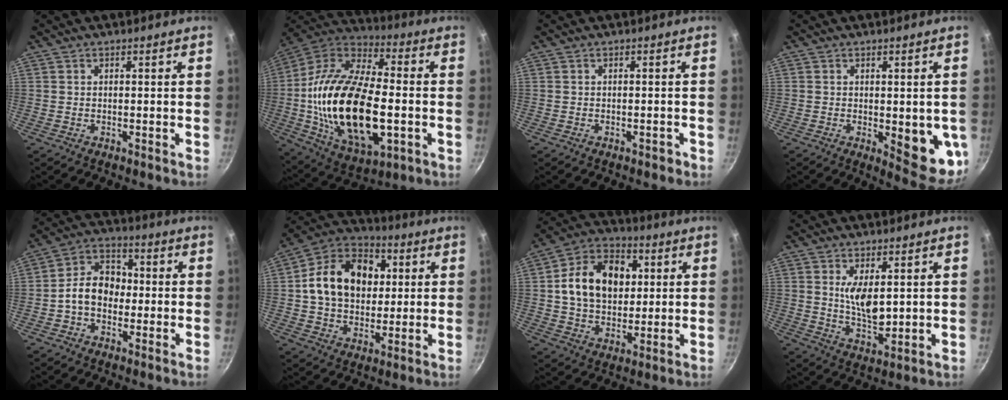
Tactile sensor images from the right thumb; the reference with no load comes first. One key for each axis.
{"total": 29.4, "fx": -3.5, "fy": 15.3, "fz": 24.9, "tx": -0.463, "ty": 0.020, "tz": -0.060}
{"total": 1.2, "fx": -0.7, "fy": 0.7, "fz": 0.6, "tx": 0.001, "ty": 0.014, "tz": -0.001}
{"total": 10.2, "fx": -1.3, "fy": 3.9, "fz": 9.3, "tx": -0.079, "ty": -0.016, "tz": -0.011}
{"total": 9.5, "fx": -1.2, "fy": 7.2, "fz": 6.1, "tx": -0.062, "ty": 0.034, "tz": -0.036}
{"total": 18.2, "fx": 2.9, "fy": 13.7, "fz": 11.6, "tx": -0.164, "ty": 0.020, "tz": 0.036}
{"total": 16.7, "fx": 3.0, "fy": 12.2, "fz": 11.0, "tx": -0.151, "ty": 0.015, "tz": 0.042}
{"total": 8.0, "fx": 1.8, "fy": 3.6, "fz": 6.9, "tx": -0.108, "ty": -0.025, "tz": 0.041}